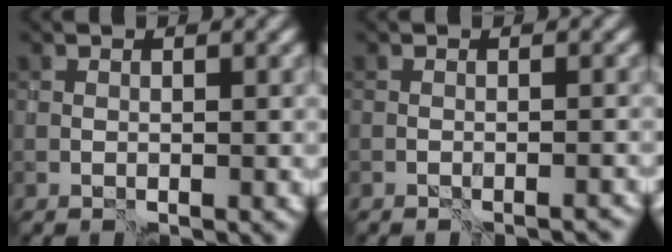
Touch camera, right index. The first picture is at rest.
{"total": 1.7, "force": [-1.5, -0.7, -0.2], "torque": [0.009, 0.008, -0.017]}